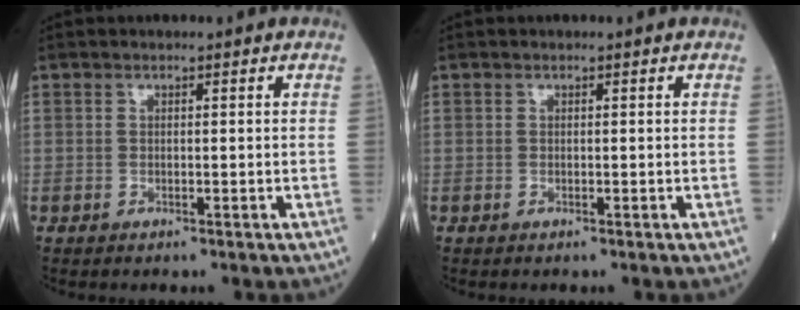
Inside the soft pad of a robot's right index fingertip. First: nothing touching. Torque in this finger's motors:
{"motor_torque": [0.00, 0.00, 0.00, -0.01]}